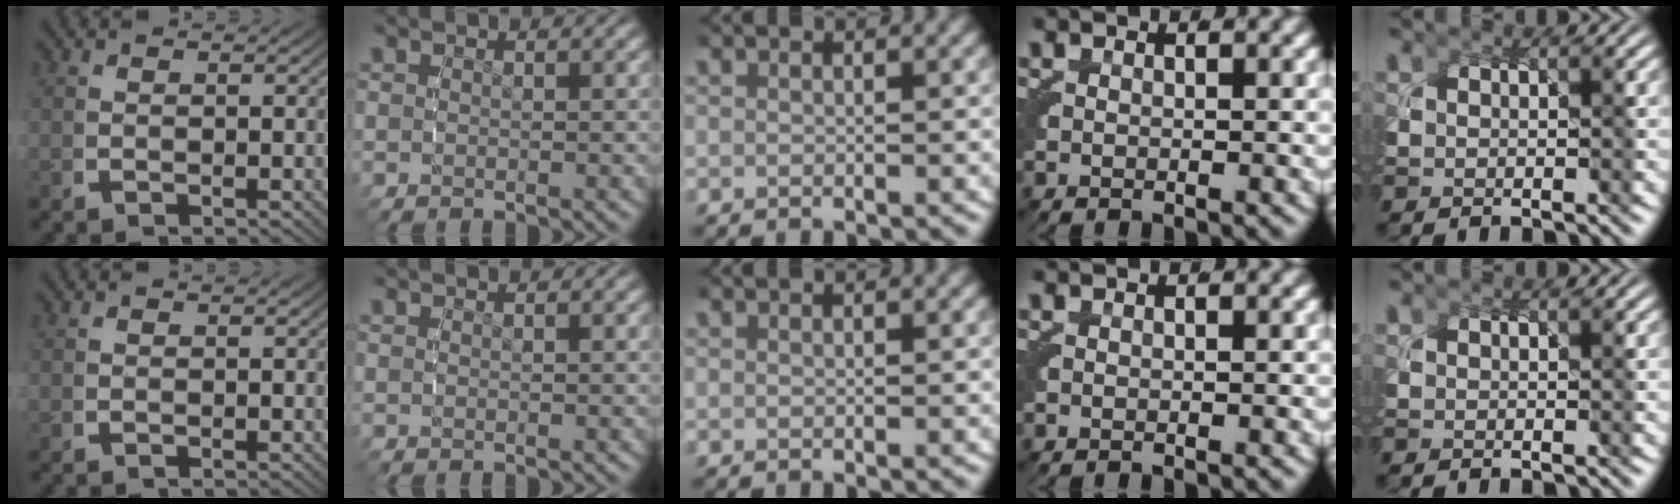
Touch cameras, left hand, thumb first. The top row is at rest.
{}